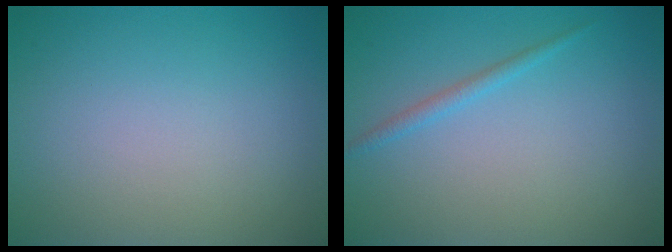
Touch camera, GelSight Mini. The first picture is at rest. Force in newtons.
{"total": 1.1, "press": 1.1, "slide": 0.1}